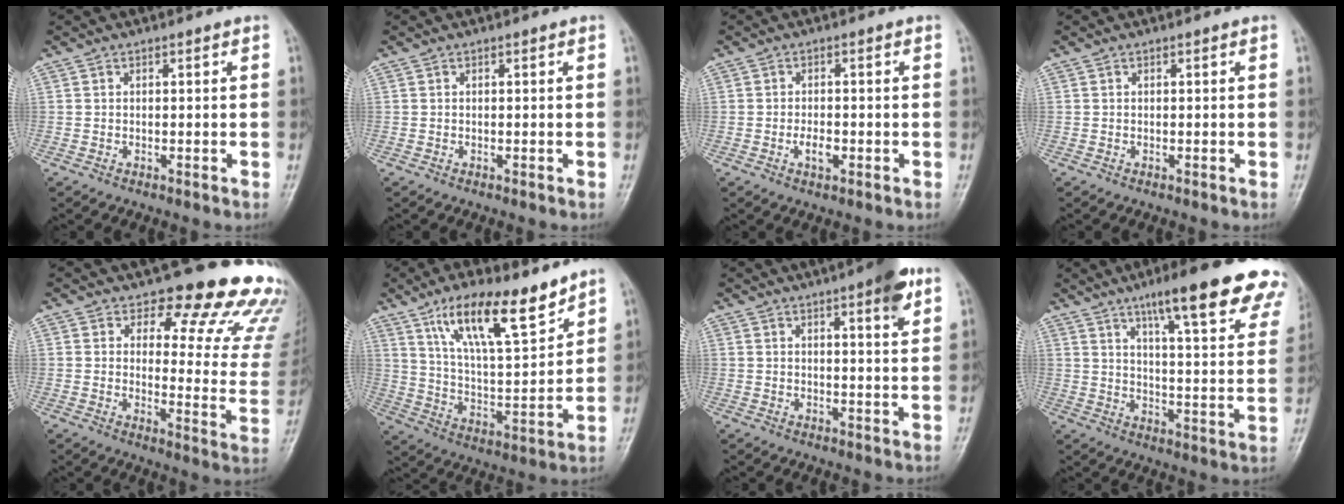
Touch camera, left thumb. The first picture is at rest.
{"total": 0.0}
{"total": 2.7, "force": [-0.9, 1.4, 2.1], "torque": [-0.034, 0.002, -0.015]}
{"total": 0.0}
{"total": 18.8, "force": [14.8, 7.3, 9.0], "torque": [-0.048, -0.109, 0.158]}
{"total": 16.4, "force": [10.9, 4.6, 11.3], "torque": [-0.169, -0.059, 0.201]}
{"total": 7.0, "force": [3.9, 1.3, 5.6], "torque": [-0.070, -0.016, 0.049]}
{"total": 22.4, "force": [15.5, 4.4, 15.5], "torque": [-0.181, -0.049, 0.205]}